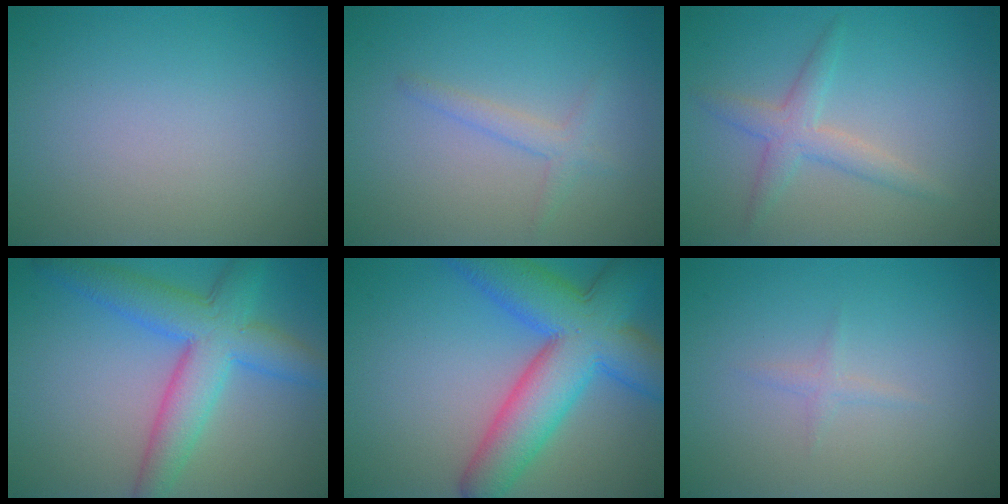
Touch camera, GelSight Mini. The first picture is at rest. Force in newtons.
{"total": 1.6, "press": 1.6, "slide": 0.1}
{"total": 2.6, "press": 2.6, "slide": 0.2}
{"total": 7.0, "press": 7.0, "slide": 0.2}
{"total": 10.8, "press": 10.8, "slide": 0.4}
{"total": 0.8, "press": 0.8, "slide": 0.1}